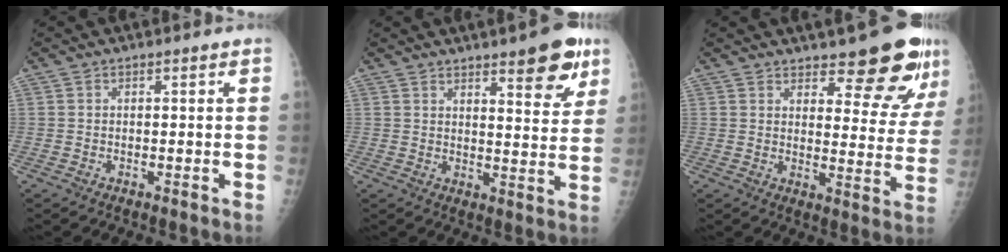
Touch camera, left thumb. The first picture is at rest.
{"total": 10.4, "force": [6.3, 2.8, 7.8], "torque": [-0.078, -0.033, 0.083]}
{"total": 13.3, "force": [9.7, 4.1, 8.2], "torque": [-0.065, -0.067, 0.123]}